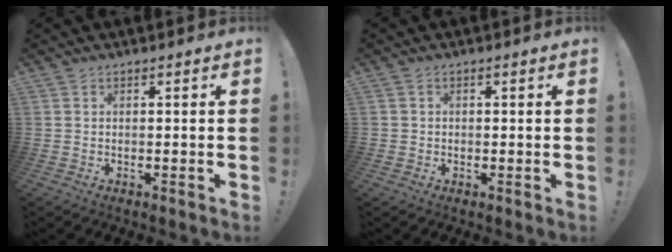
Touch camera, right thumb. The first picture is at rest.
{"total": 1.0, "force": [-0.4, 0.9, 0.2], "torque": [-0.005, 0.004, -0.007]}